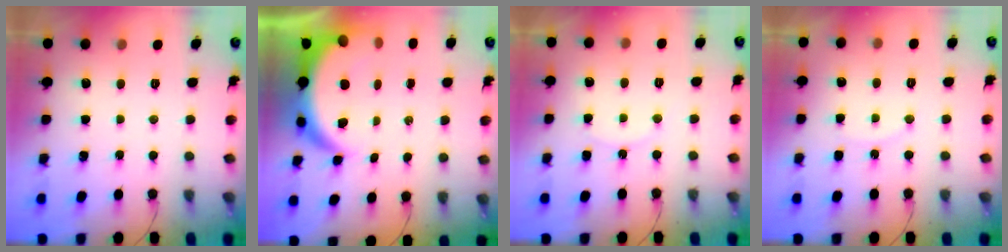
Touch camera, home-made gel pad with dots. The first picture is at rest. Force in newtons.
{"total": 10.2, "press": 10.1, "slide": 1.1}
{"total": 5.7, "press": 5.7, "slide": 0.7}
{"total": 6.3, "press": 6.2, "slide": 0.7}